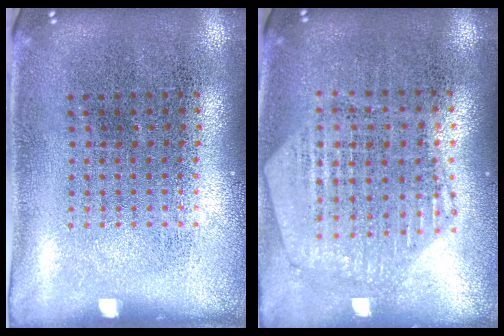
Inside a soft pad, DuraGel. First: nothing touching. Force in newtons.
{"total": 1.3, "press": 1.2, "slide": 0.2}